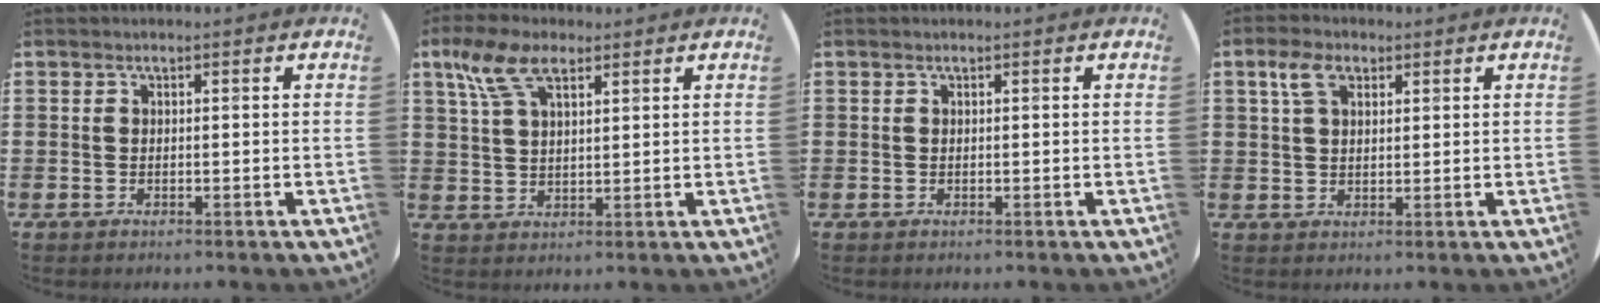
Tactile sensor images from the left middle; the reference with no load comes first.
{"total": 6.9, "force": [4.2, 3.0, 4.7], "torque": [-0.103, 0.004, 0.076]}
{"total": 0.0}
{"total": 4.2, "force": [2.4, 2.3, 2.6], "torque": [-0.060, 0.008, 0.044]}